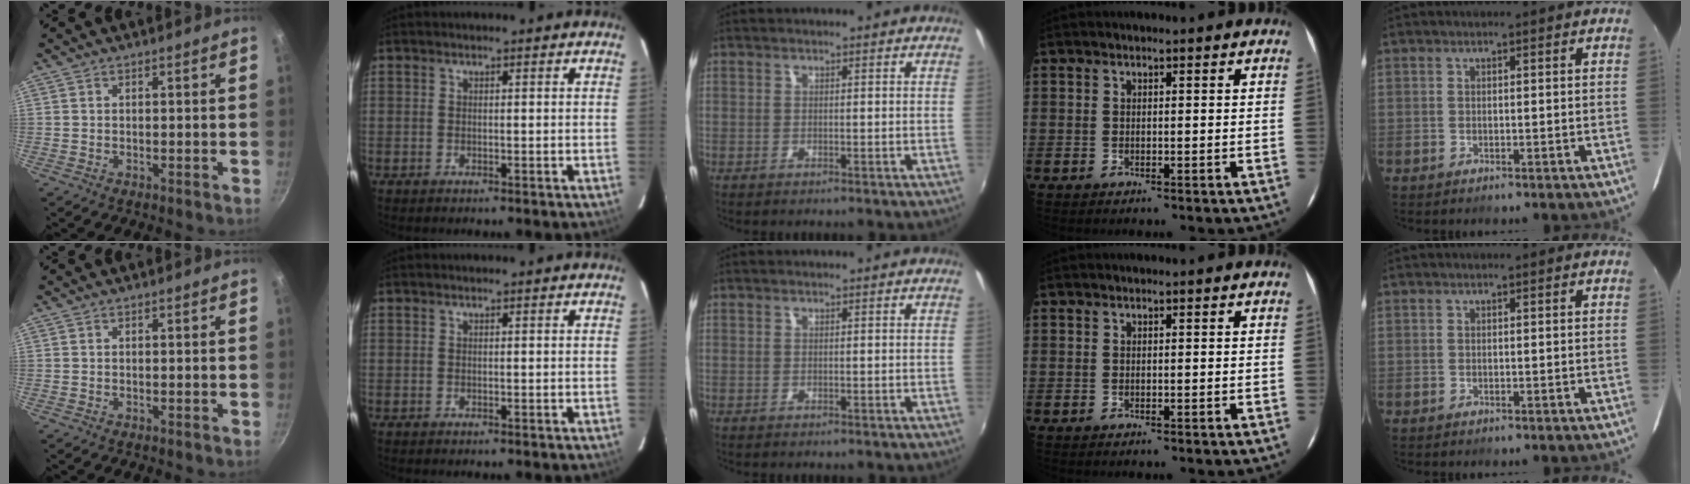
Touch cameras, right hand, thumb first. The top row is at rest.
{}